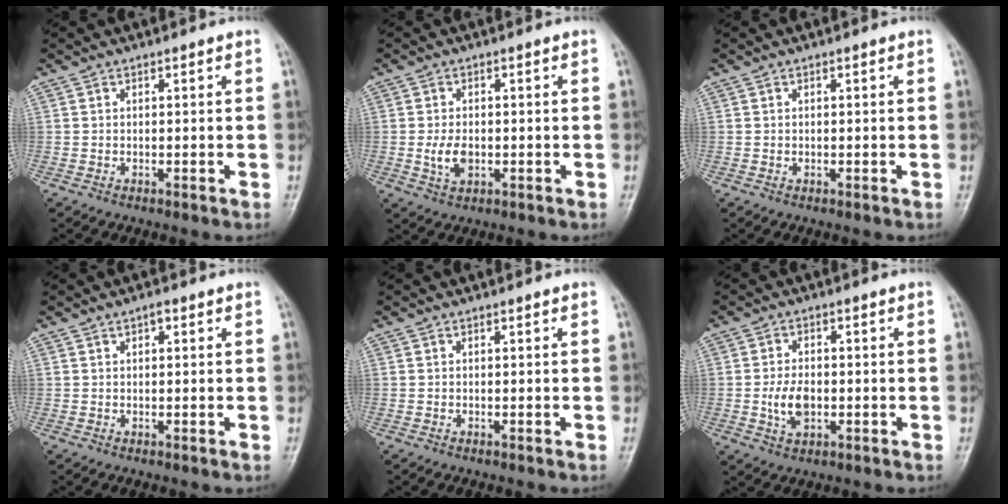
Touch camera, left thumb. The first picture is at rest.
{"total": 4.7, "force": [-0.7, 3.0, 3.5], "torque": [-0.059, -0.003, -0.007]}
{"total": 0.0}
{"total": 1.4, "force": [0.7, 0.7, 1.0], "torque": [-0.011, 0.001, 0.008]}
{"total": 0.0}
{"total": 5.5, "force": [-1.0, 3.5, 4.2], "torque": [-0.071, 0.002, -0.015]}